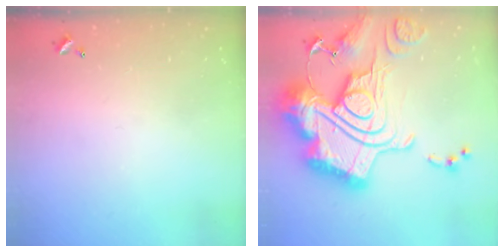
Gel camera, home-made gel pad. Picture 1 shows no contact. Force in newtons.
{"total": 3.6, "press": 2.8, "slide": 2.2}